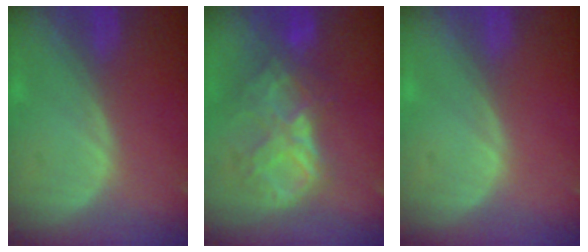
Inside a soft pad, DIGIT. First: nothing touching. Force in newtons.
{"total": 8.7, "press": 7.6, "slide": 4.1}
{"total": 0.0}